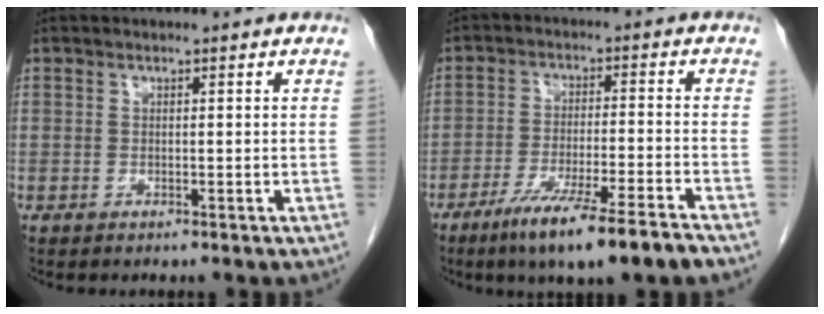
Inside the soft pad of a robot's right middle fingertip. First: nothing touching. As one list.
[{"total": 11.9, "force": [-8.2, -0.2, 8.6], "torque": [-0.136, -0.029, -0.135]}]